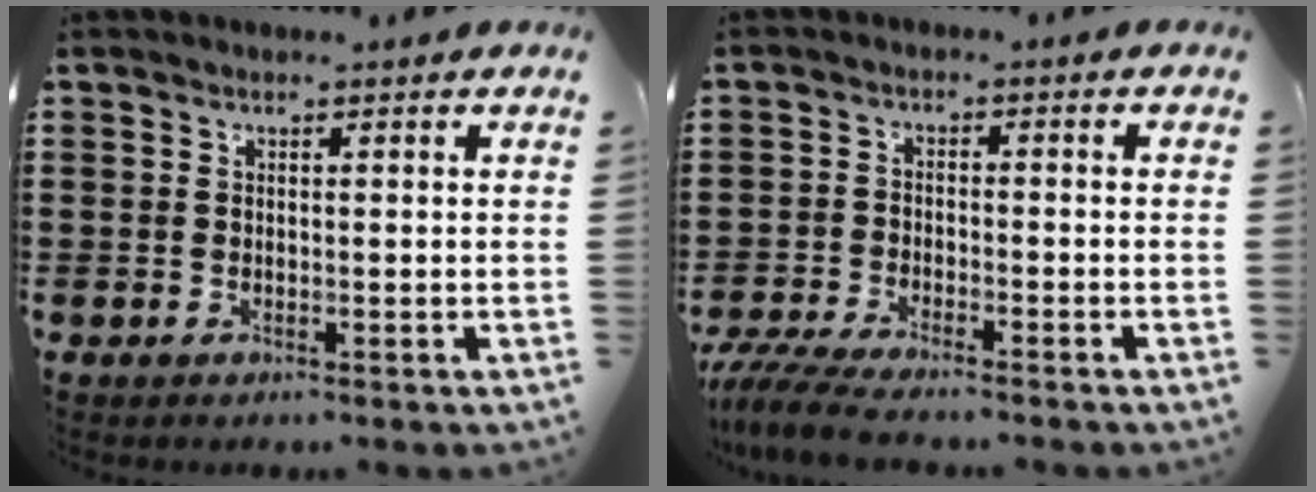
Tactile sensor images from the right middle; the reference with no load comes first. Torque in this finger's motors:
{"motor_torque": [1.42, -0.27, 0.37, 0.13]}